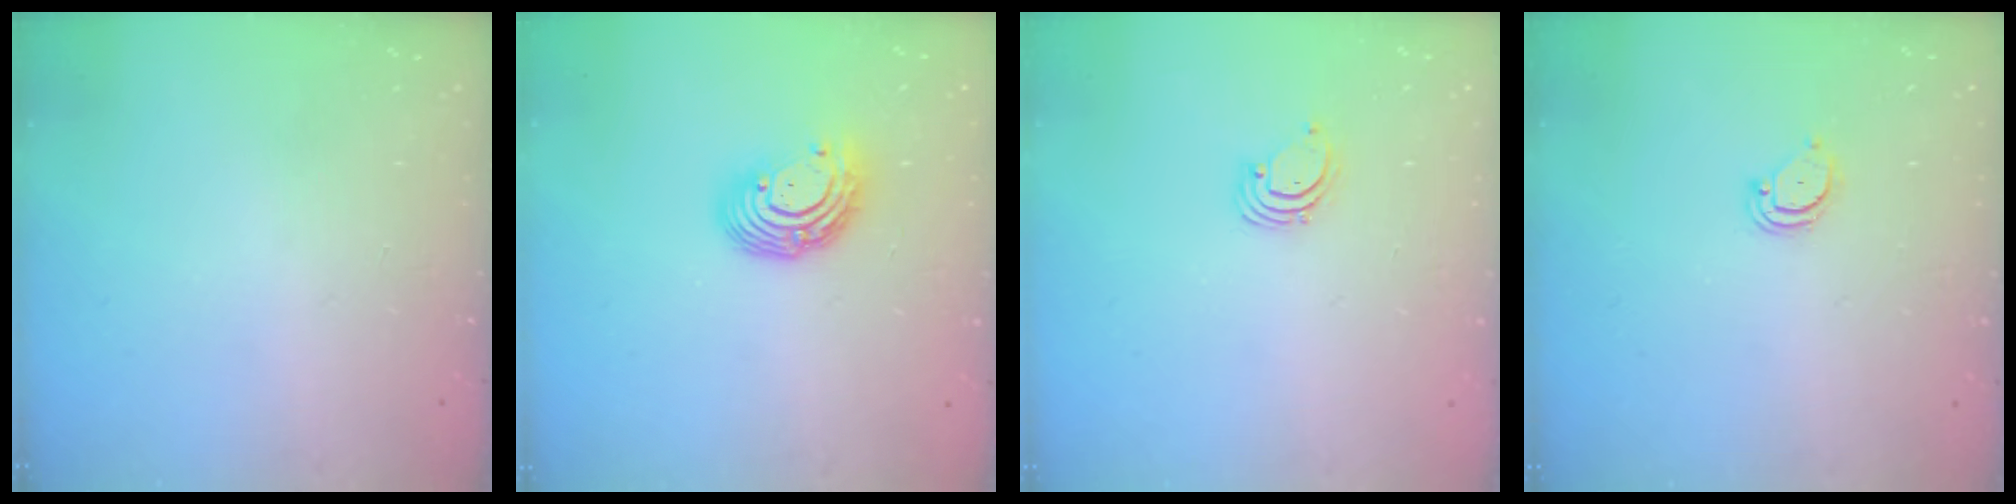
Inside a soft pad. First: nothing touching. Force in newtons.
{"total": 9.8, "press": 9.7, "slide": 0.9}
{"total": 1.6, "press": 1.6, "slide": 0.1}
{"total": 2.4, "press": 2.4, "slide": 0.2}